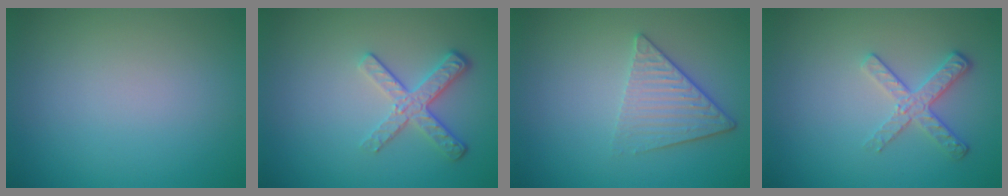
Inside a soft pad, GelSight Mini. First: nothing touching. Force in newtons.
{"total": 3.0, "press": 2.3, "slide": 1.9}
{"total": 3.3, "press": 2.9, "slide": 1.6}
{"total": 2.6, "press": 2.2, "slide": 1.4}